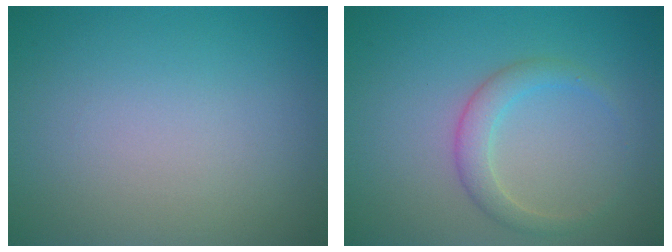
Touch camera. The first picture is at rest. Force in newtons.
{"total": 2.3, "press": 2.3, "slide": 0.1}